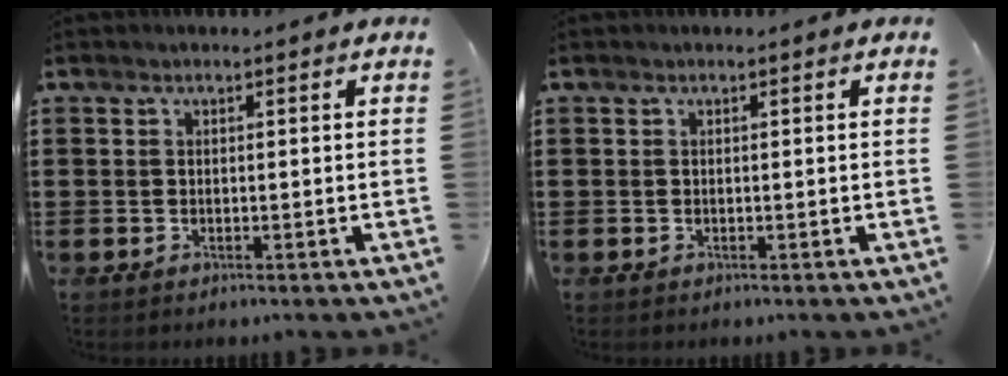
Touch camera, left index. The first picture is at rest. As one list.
[{"total": 0.0}]